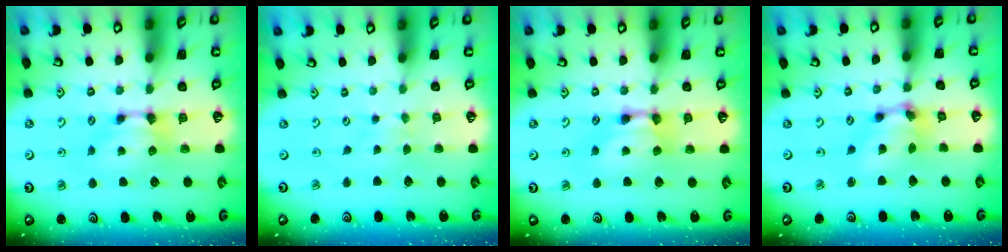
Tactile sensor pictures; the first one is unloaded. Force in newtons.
{"total": 2.6, "press": 2.6, "slide": 0.2}
{"total": 2.2, "press": 2.2, "slide": 0.1}
{"total": 4.8, "press": 4.4, "slide": 1.9}